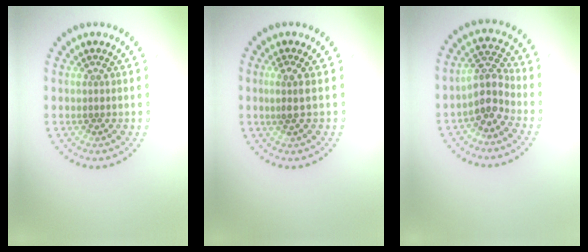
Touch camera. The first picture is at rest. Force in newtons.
{"total": 1.6, "press": 1.2, "slide": 1.1}
{"total": 3.0, "press": 2.3, "slide": 1.8}